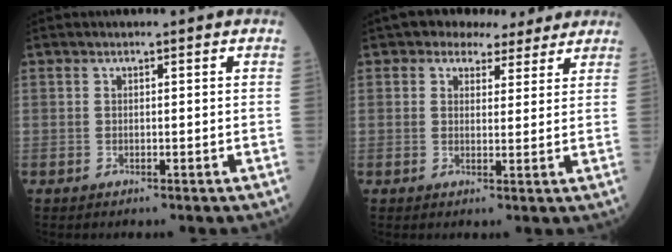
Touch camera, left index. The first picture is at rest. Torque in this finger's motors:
{"motor_torque": [0.76, -1.15, -0.21, 0.06]}